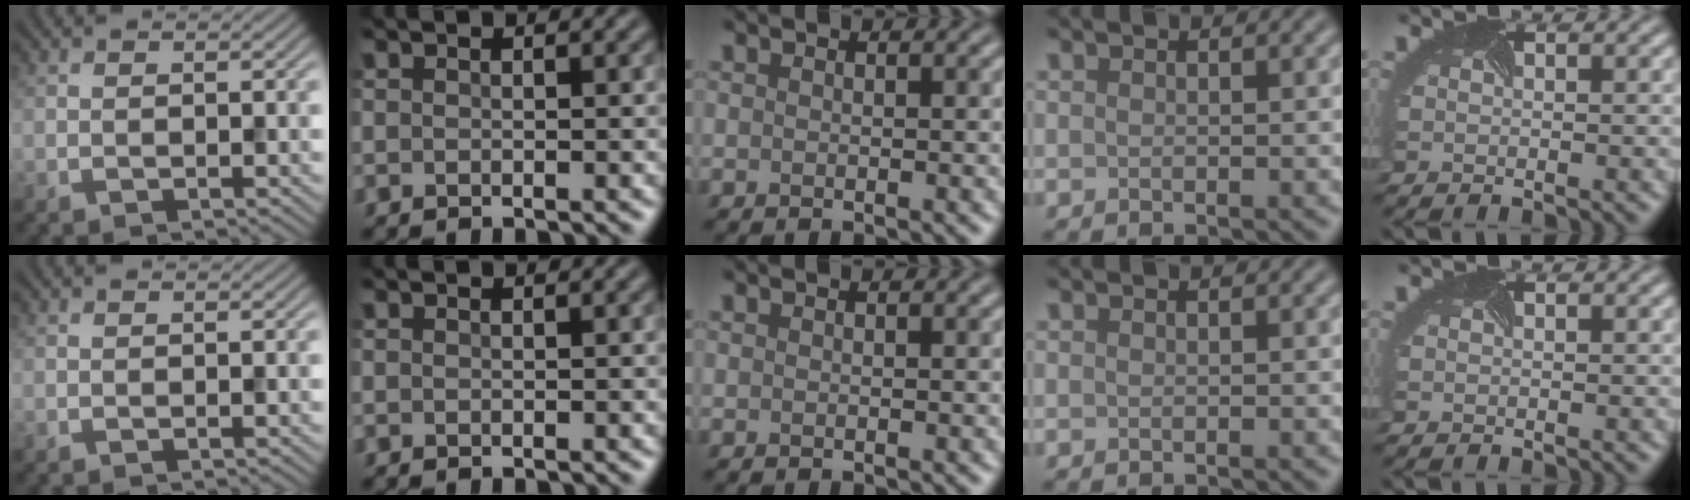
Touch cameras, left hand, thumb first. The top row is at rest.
{}